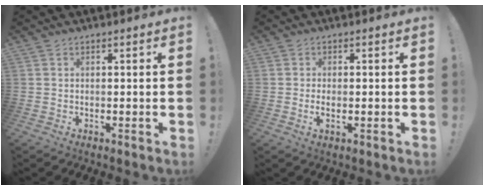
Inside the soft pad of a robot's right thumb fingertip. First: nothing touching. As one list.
[{"total": 2.0, "force": [-0.4, 0.9, 1.7], "torque": [-0.028, 0.001, -0.006]}]